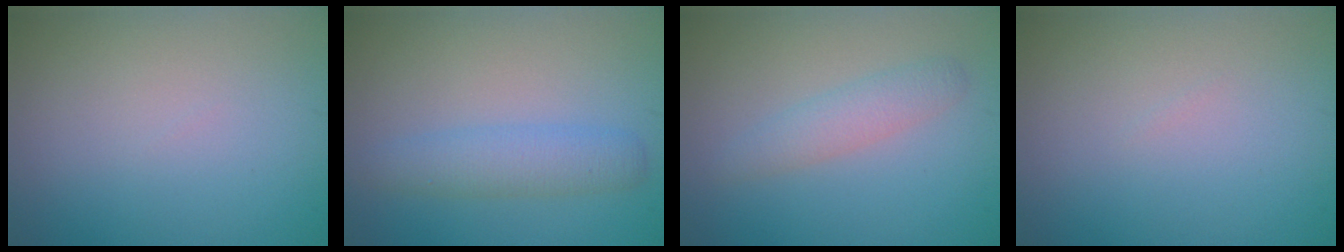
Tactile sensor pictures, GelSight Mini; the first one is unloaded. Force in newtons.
{"total": 2.9, "press": 2.9, "slide": 0.1}
{"total": 2.2, "press": 2.2, "slide": 0.1}
{"total": 0.0}